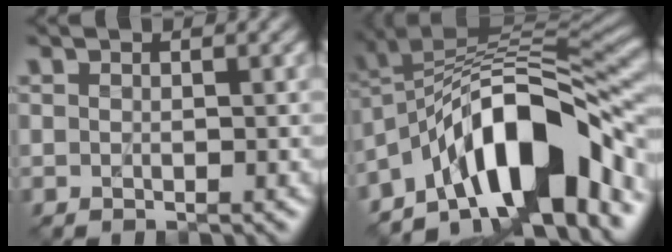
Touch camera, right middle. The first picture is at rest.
{"total": 12.6, "force": [-6.1, 4.9, 9.8], "torque": [-0.134, 0.022, -0.120]}